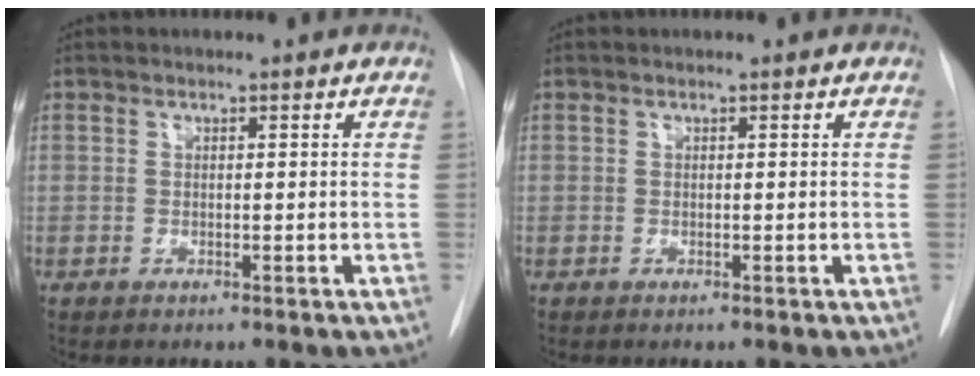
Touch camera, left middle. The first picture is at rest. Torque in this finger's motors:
{"motor_torque": [0.01, 0.01, 0.00, 0.00]}